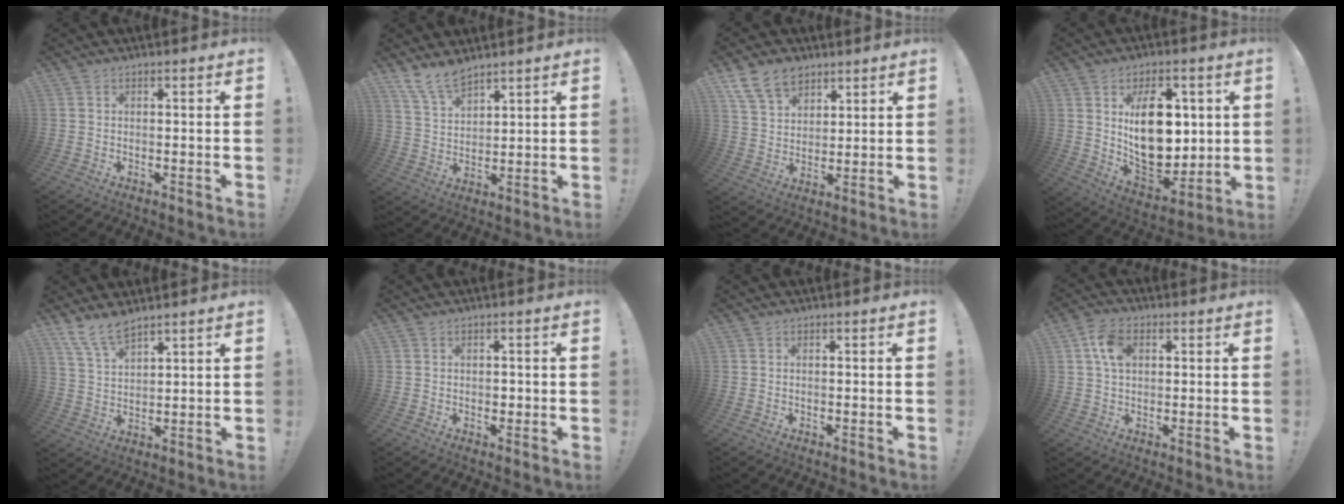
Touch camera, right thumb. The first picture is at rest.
{"total": 8.9, "force": [7.6, 3.2, 3.3], "torque": [-0.063, -0.050, 0.148]}
{"total": 12.1, "force": [7.8, 8.1, 4.6], "torque": [-0.079, -0.041, 0.153]}
{"total": 19.9, "force": [4.7, 13.1, 14.2], "torque": [-0.214, -0.038, 0.084]}
{"total": 8.0, "force": [6.7, 2.5, 3.6], "torque": [-0.071, -0.038, 0.128]}
{"total": 1.2, "force": [-0.4, 1.0, 0.5], "torque": [-0.003, 0.002, -0.008]}
{"total": 0.0}
{"total": 7.7, "force": [2.2, 5.3, 5.2], "torque": [-0.087, 0.009, 0.045]}